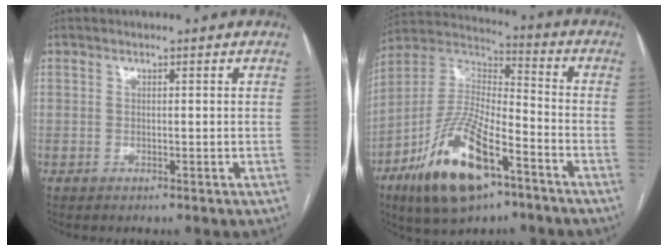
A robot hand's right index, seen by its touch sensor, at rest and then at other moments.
{"total": 18.1, "force": [-9.9, 5.9, 14.0], "torque": [-0.295, -0.012, -0.175]}